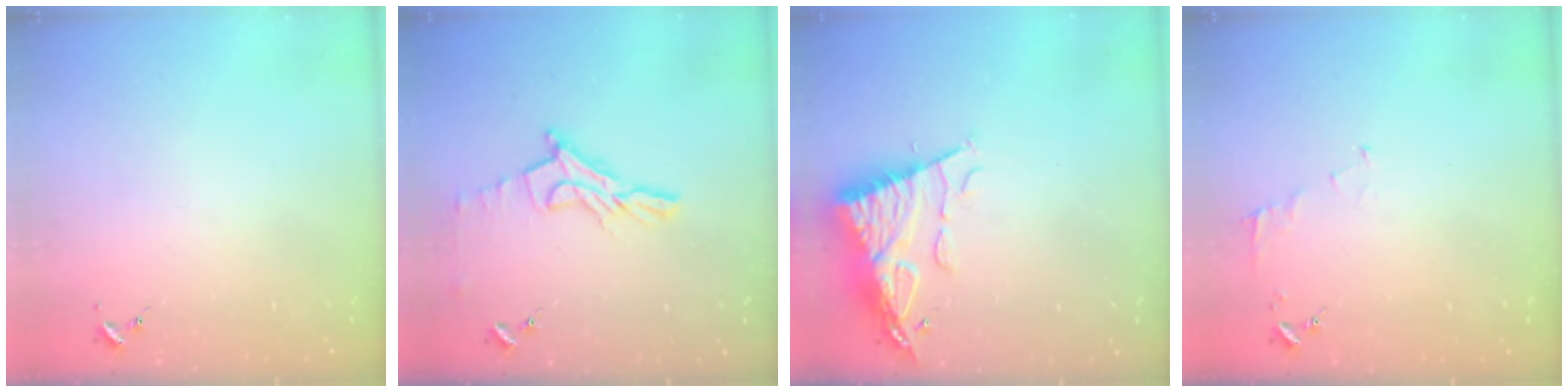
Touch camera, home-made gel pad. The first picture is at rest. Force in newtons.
{"total": 13.3, "press": 13.3, "slide": 1.0}
{"total": 13.1, "press": 13.0, "slide": 1.5}
{"total": 4.4, "press": 4.4, "slide": 0.4}